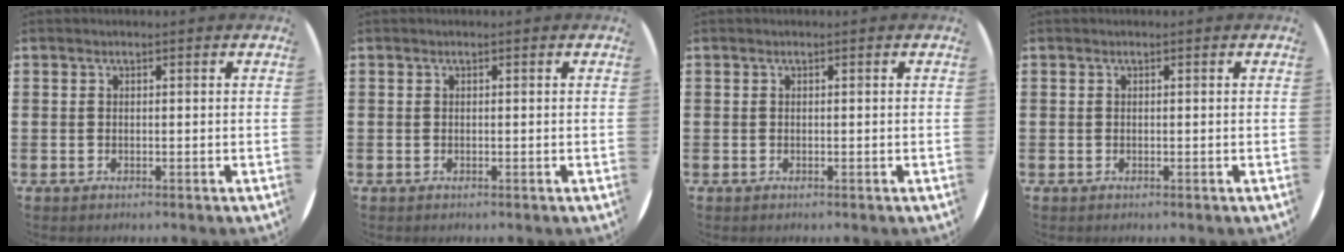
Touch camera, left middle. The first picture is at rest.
{"total": 0.0}
{"total": 0.0}
{"total": 0.0}